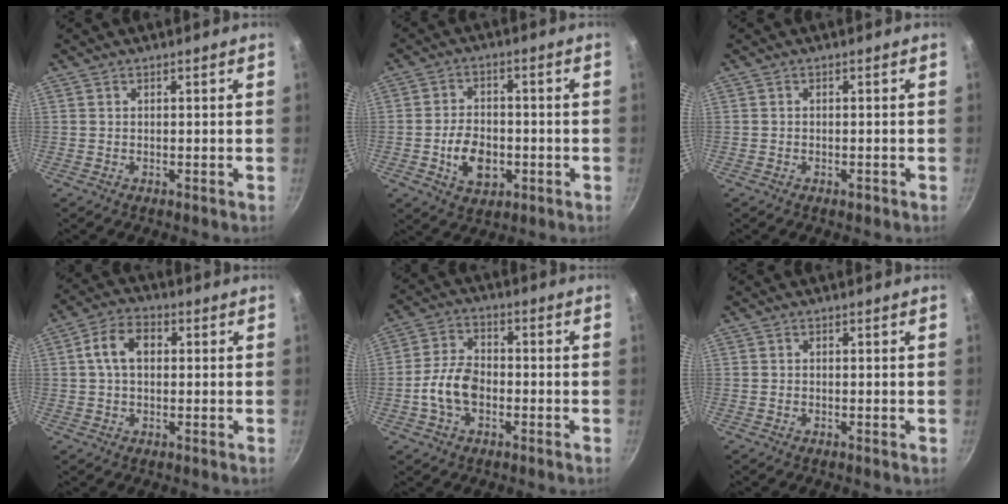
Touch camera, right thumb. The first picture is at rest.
{"total": 8.8, "force": [-2.3, 6.0, 6.0], "torque": [-0.081, 0.014, -0.036]}
{"total": 1.0, "force": [-0.6, 0.6, 0.6], "torque": [-0.011, 0.004, -0.008]}
{"total": 7.2, "force": [1.0, 4.8, 5.3], "torque": [-0.079, 0.018, 0.009]}
{"total": 8.5, "force": [-2.2, 5.5, 6.1], "torque": [-0.102, 0.029, -0.048]}
{"total": 0.0}